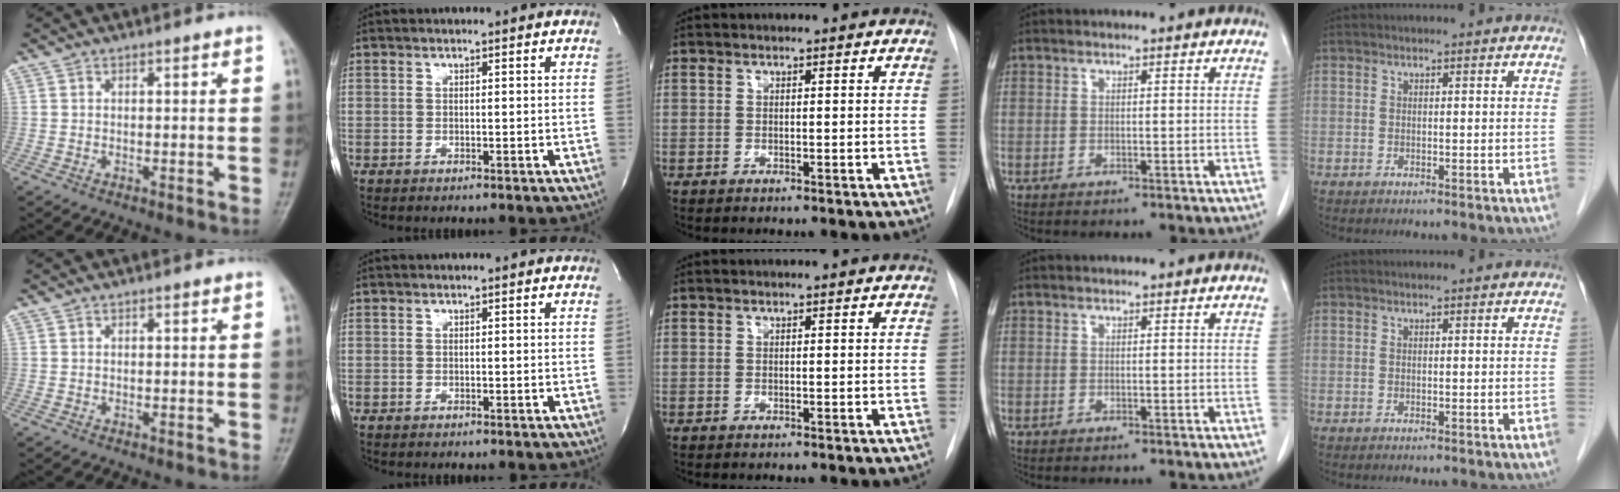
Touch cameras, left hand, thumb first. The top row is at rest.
{}